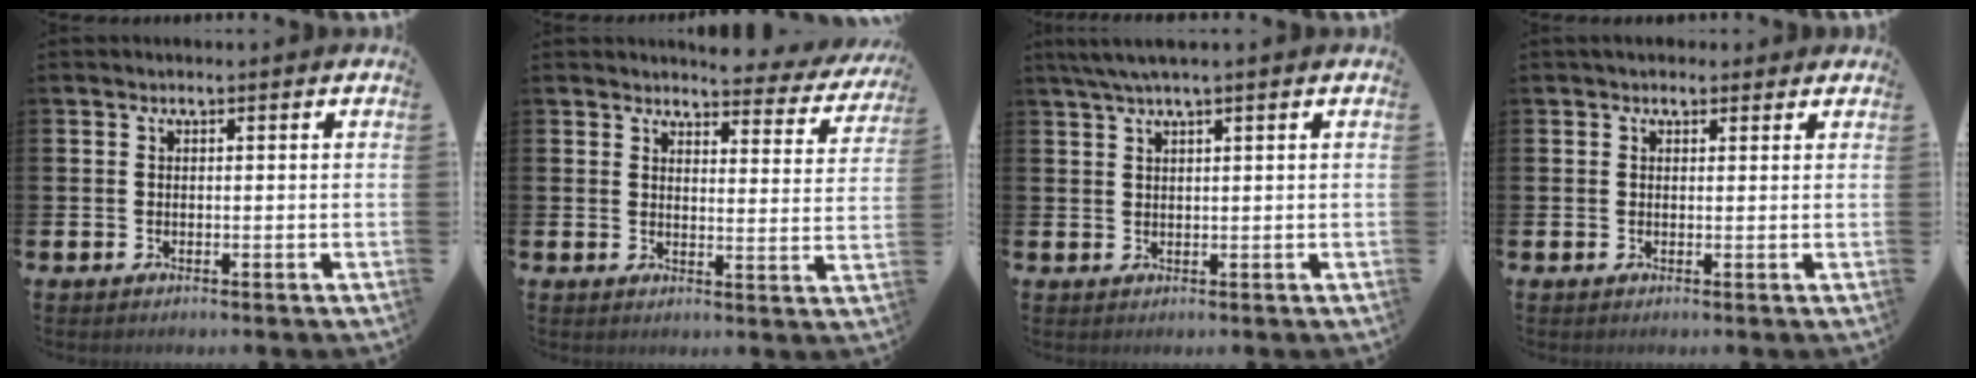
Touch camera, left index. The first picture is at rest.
{"total": 3.9, "force": [3.8, 0.7, 0.4], "torque": [-0.008, -0.030, 0.061]}
{"total": 2.9, "force": [2.2, -0.1, 1.9], "torque": [-0.043, 0.002, 0.040]}
{"total": 1.6, "force": [1.3, 0.9, 0.3], "torque": [0.004, 0.002, 0.022]}